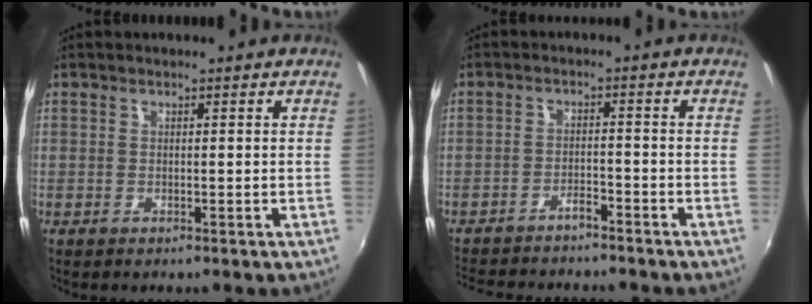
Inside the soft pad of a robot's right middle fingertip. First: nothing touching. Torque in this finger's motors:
{"motor_torque": [1.07, -1.07, 0.10, 0.04]}